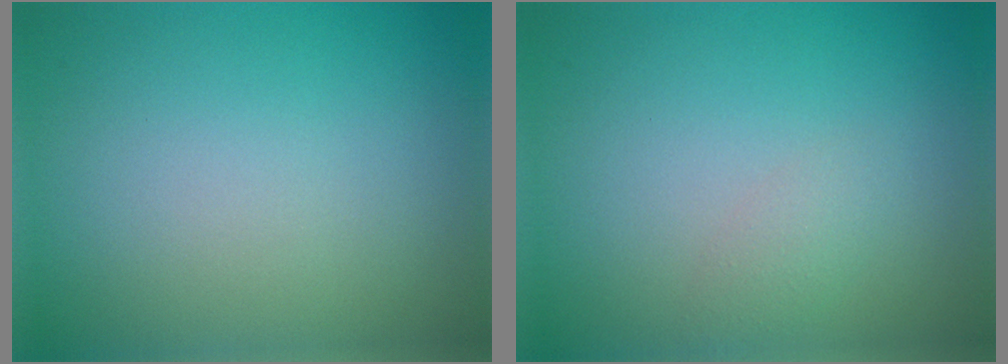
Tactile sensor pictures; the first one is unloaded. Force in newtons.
{"total": 1.1, "press": 1.1, "slide": 0.1}